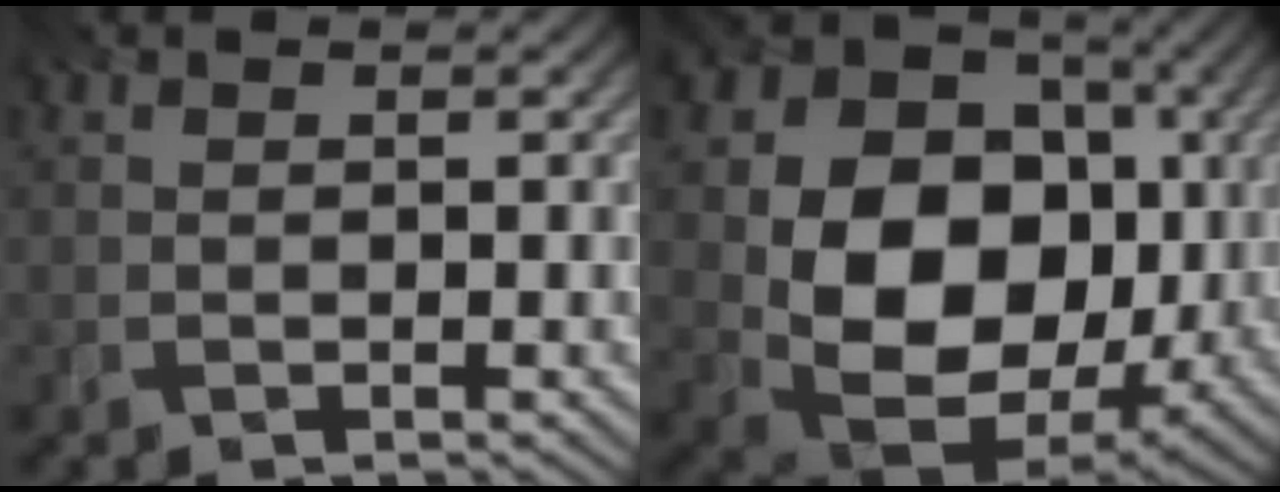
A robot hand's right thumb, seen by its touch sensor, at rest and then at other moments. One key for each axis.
{"total": 16.9, "fx": 0.0, "fy": 13.2, "fz": 10.5, "tx": -0.197, "ty": -0.049, "tz": 0.009}